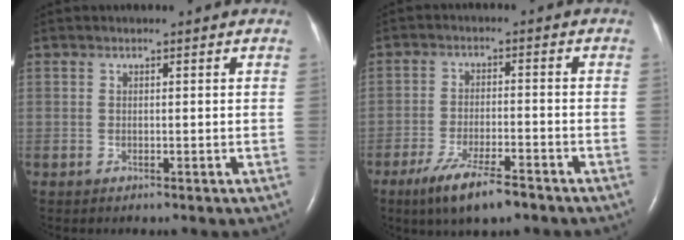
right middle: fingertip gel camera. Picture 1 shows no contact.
{"total": 8.6, "force": [-6.0, 1.5, 6.0], "torque": [-0.114, -0.015, -0.100]}